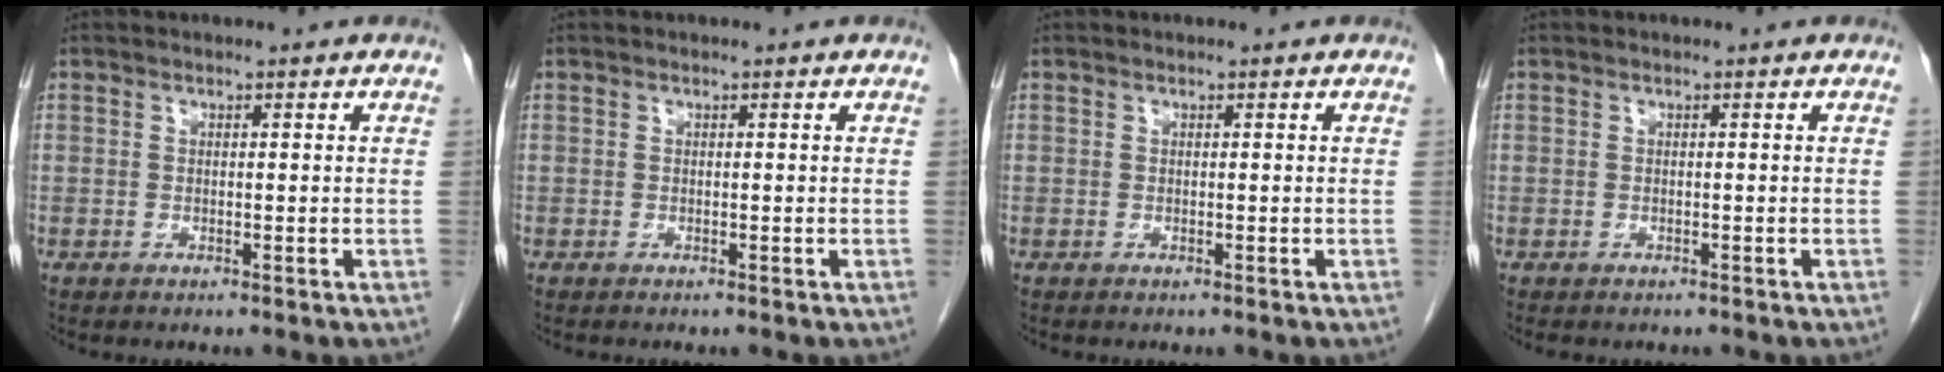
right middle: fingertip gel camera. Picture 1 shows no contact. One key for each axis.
{"total": 0.0}
{"total": 0.0}
{"total": 2.9, "fx": -2.4, "fy": 1.2, "fz": 1.0, "tx": -0.013, "ty": -0.005, "tz": -0.026}